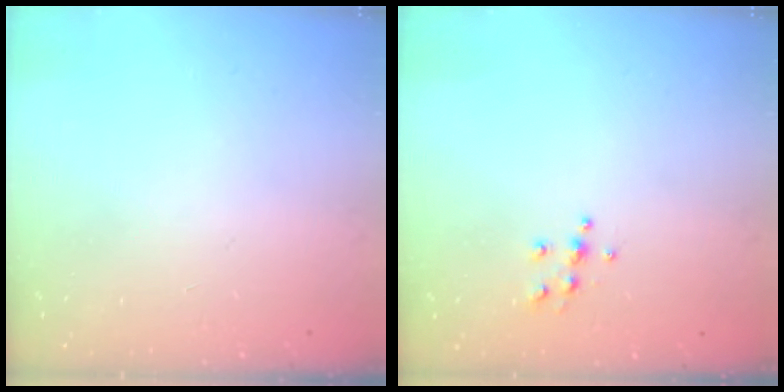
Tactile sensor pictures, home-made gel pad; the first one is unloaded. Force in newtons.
{"total": 5.6, "press": 5.6, "slide": 0.6}